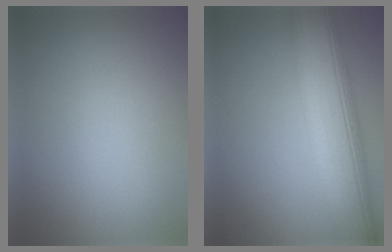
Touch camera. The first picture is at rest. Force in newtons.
{"total": 11.5, "press": 11.5, "slide": 0.6}